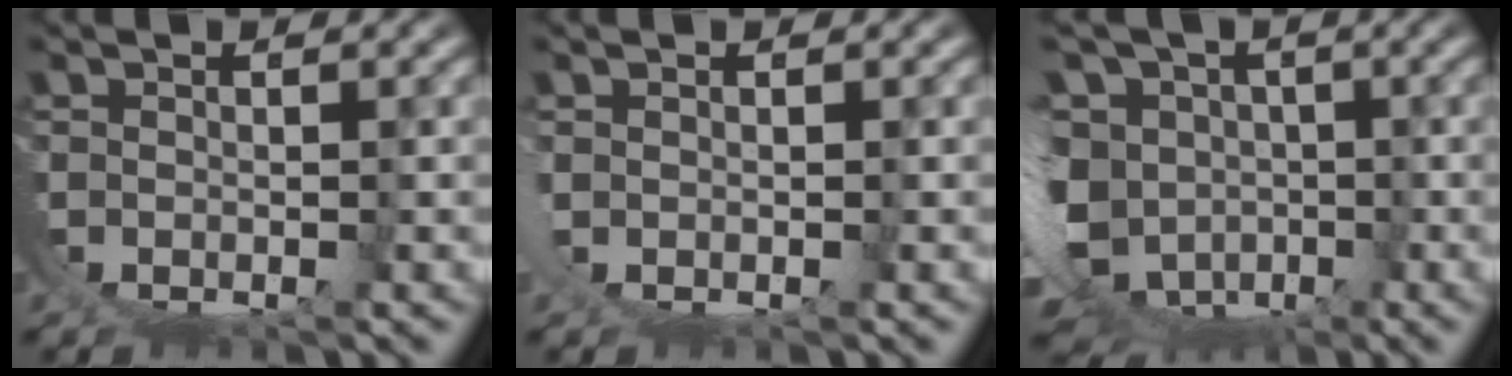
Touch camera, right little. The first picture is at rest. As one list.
[{"total": 0.8, "force": [0.7, -0.3, 0.5], "torque": [-0.019, -0.006, 0.019]}, {"total": 14.1, "force": [-2.3, 12.4, 6.4], "torque": [-0.167, -0.060, -0.033]}]